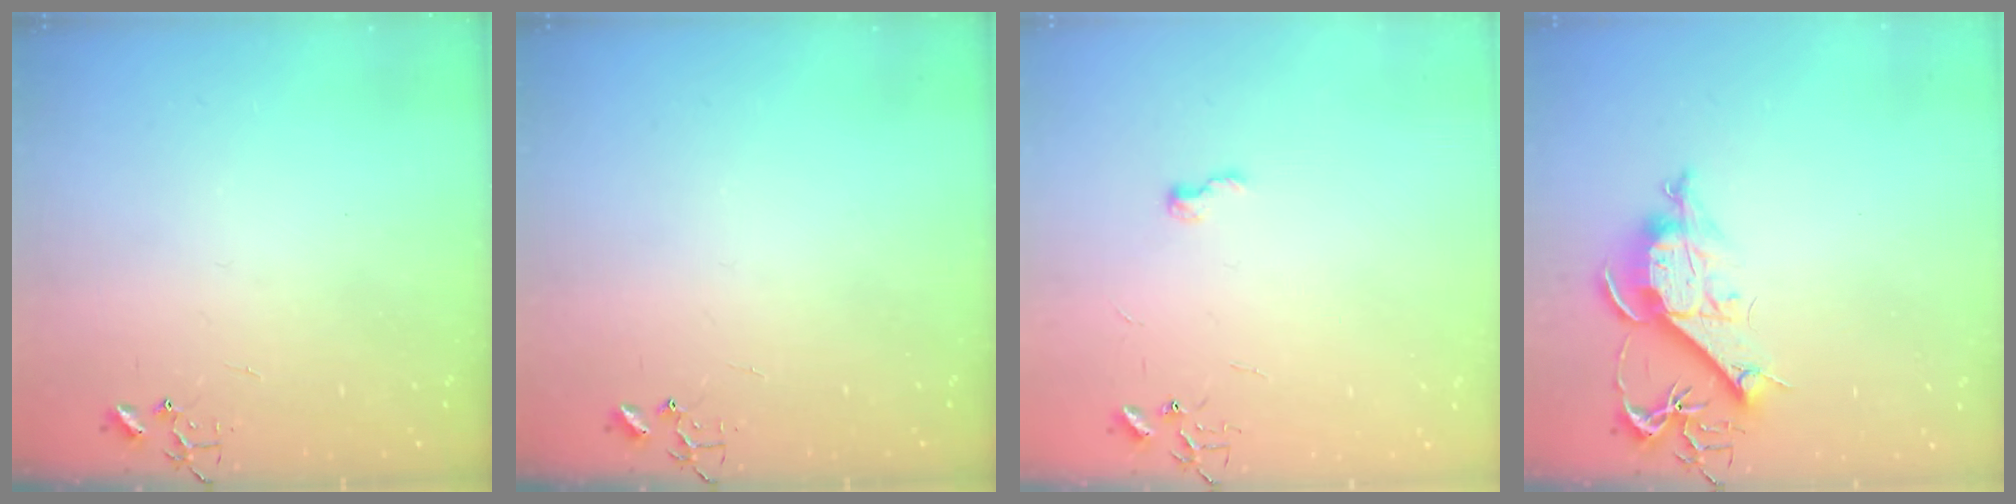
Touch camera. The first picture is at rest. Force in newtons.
{"total": 0.0}
{"total": 5.0, "press": 5.0, "slide": 0.6}
{"total": 10.4, "press": 10.3, "slide": 0.8}